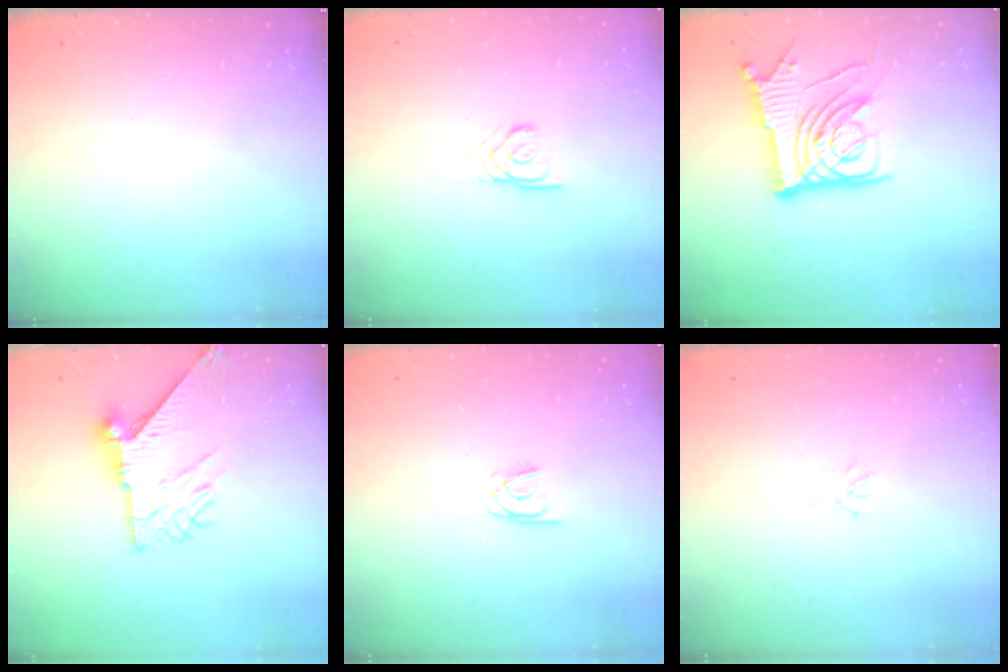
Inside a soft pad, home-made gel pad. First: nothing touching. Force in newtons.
{"total": 2.4, "press": 2.4, "slide": 0.1}
{"total": 14.0, "press": 13.9, "slide": 1.5}
{"total": 13.4, "press": 13.4, "slide": 1.2}
{"total": 1.7, "press": 1.7, "slide": 0.3}
{"total": 0.5, "press": 0.4, "slide": 0.3}